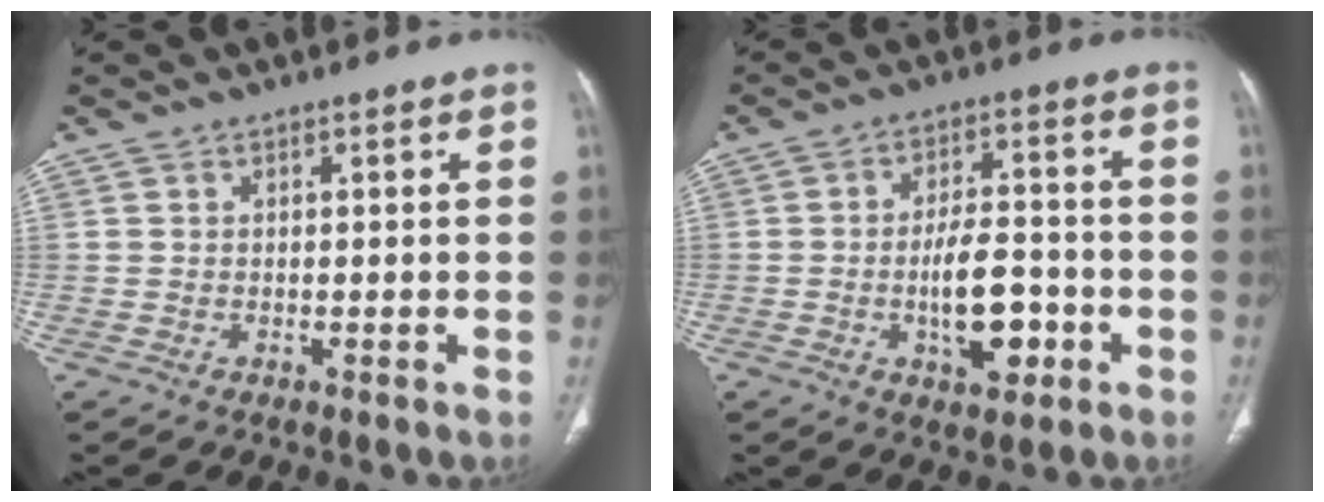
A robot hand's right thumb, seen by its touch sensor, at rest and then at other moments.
{"total": 10.4, "force": [-3.0, 4.9, 8.7], "torque": [-0.125, 0.021, -0.046]}